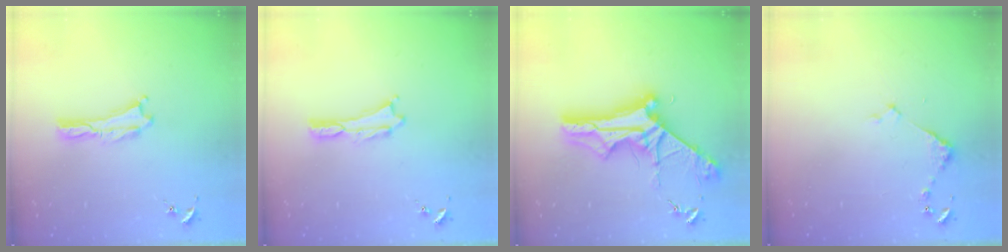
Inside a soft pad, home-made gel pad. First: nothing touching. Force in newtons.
{"total": 0.0}
{"total": 9.4, "press": 9.4, "slide": 1.0}
{"total": 2.9, "press": 2.9, "slide": 0.3}